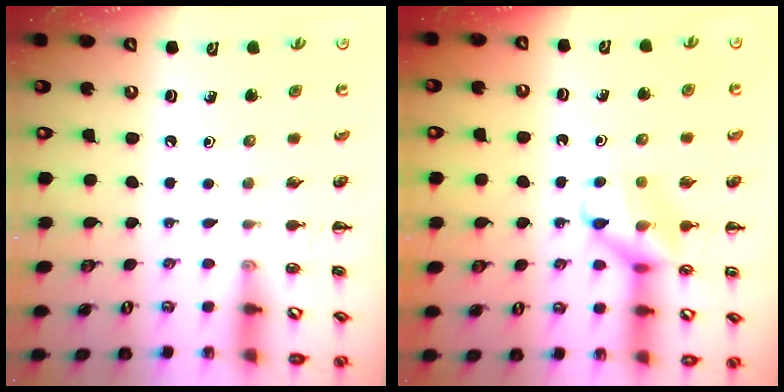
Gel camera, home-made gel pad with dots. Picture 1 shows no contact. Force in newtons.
{"total": 10.4, "press": 10.4, "slide": 0.3}